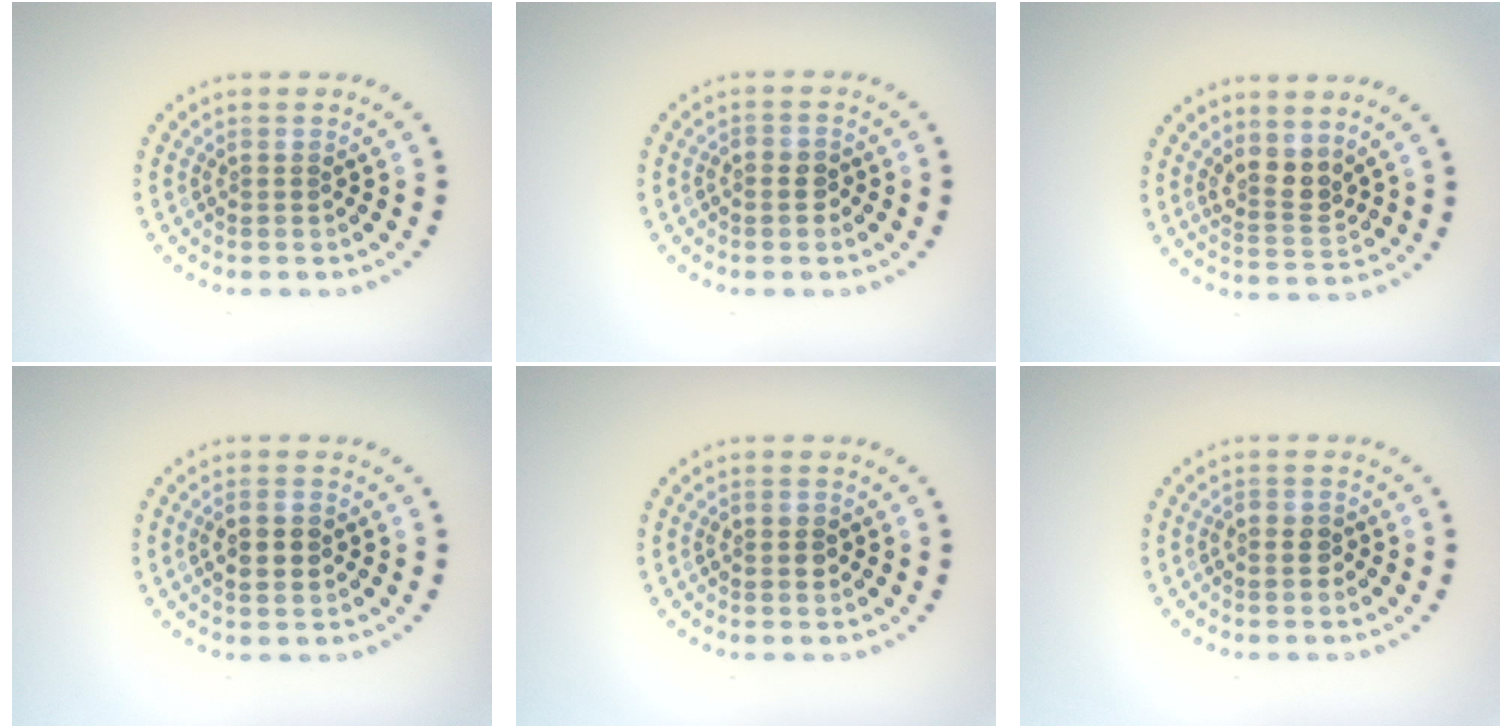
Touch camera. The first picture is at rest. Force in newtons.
{"total": 1.2, "press": 1.1, "slide": 0.4}
{"total": 2.7, "press": 2.4, "slide": 1.3}
{"total": 2.5, "press": 2.5, "slide": 0.2}
{"total": 1.4, "press": 1.4, "slide": 0.3}
{"total": 1.2, "press": 1.1, "slide": 0.4}